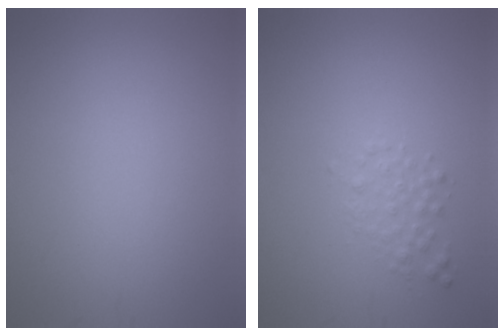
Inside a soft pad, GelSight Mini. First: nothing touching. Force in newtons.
{"total": 1.5, "press": 1.5, "slide": 0.1}